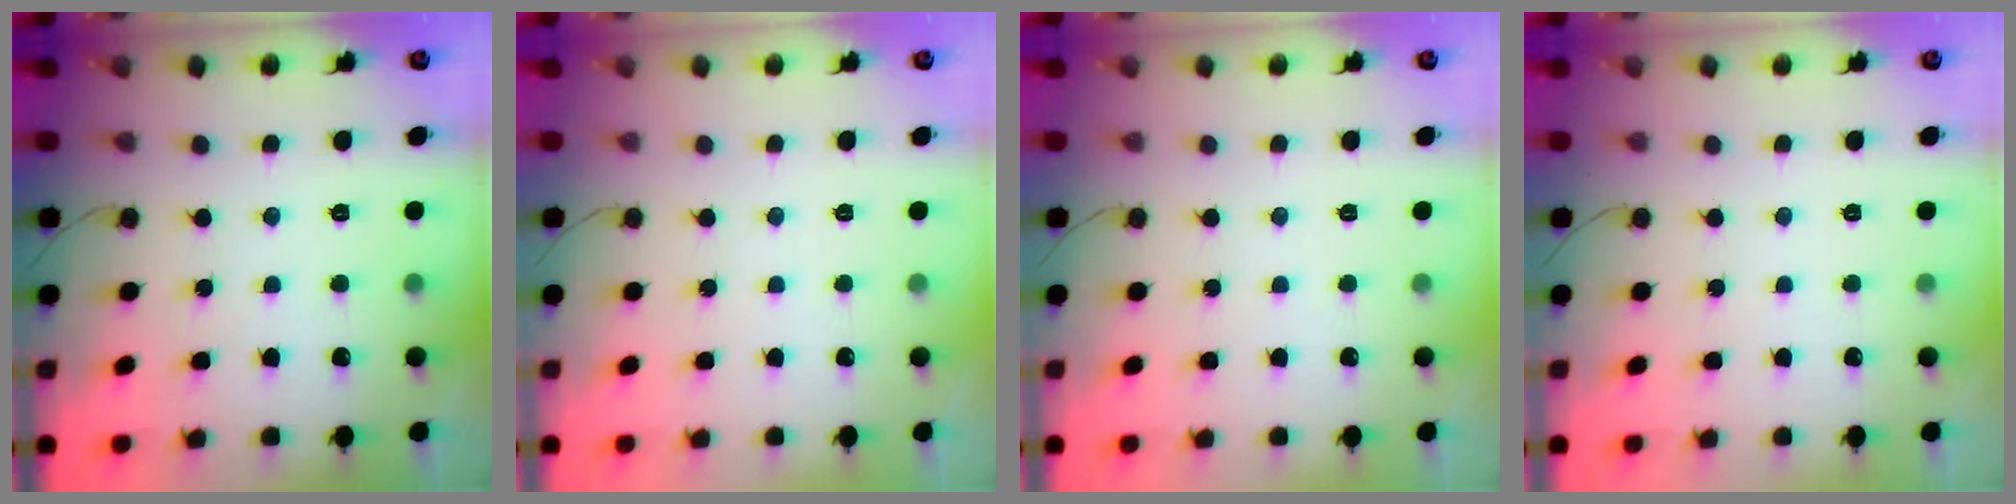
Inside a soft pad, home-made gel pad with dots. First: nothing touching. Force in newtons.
{"total": 0.0}
{"total": 0.0}
{"total": 0.0}